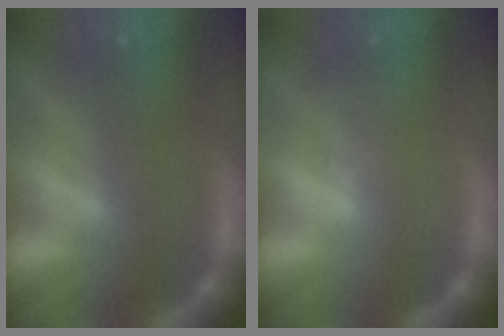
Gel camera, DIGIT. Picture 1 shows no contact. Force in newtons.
{"total": 1.5}